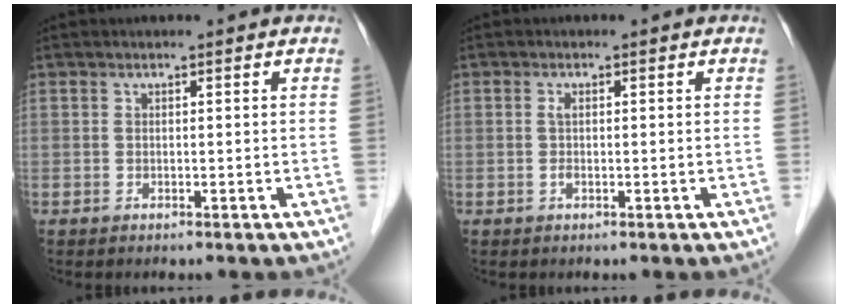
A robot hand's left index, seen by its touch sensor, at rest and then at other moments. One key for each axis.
{"total": 1.3, "fx": 0.0, "fy": 0.4, "fz": 1.2, "tx": -0.028, "ty": 0.001, "tz": 0.000}